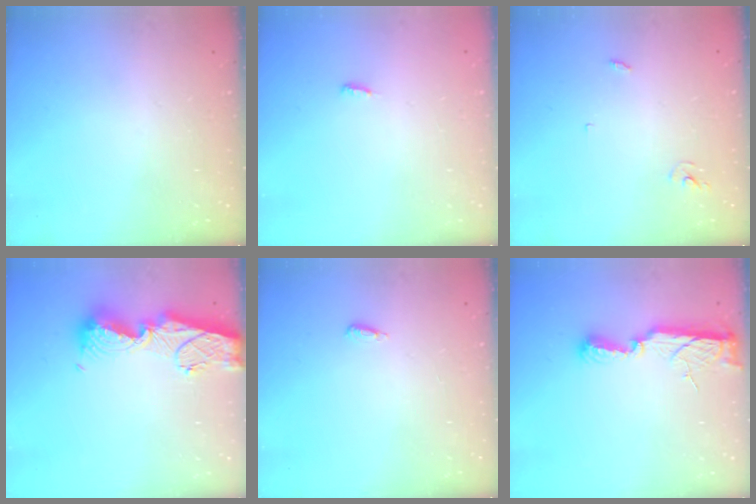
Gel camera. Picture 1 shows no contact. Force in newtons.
{"total": 4.9, "press": 4.2, "slide": 2.5}
{"total": 2.5, "press": 2.5, "slide": 0.2}
{"total": 13.4, "press": 13.3, "slide": 1.6}
{"total": 6.6, "press": 3.9, "slide": 5.3}
{"total": 8.9, "press": 8.7, "slide": 1.6}